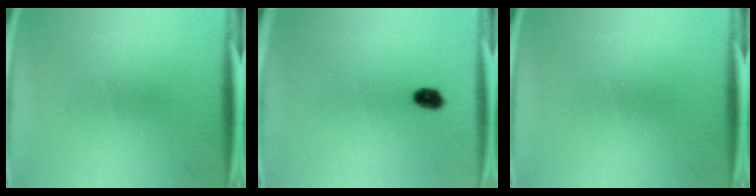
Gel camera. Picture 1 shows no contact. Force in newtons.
{"total": 2.8}
{"total": 0.0}